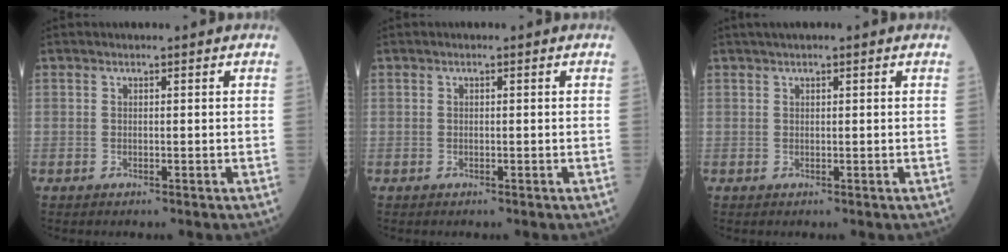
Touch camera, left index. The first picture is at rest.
{"total": 0.0}
{"total": 2.0, "force": [1.6, 0.2, 1.1], "torque": [-0.016, 0.023, 0.025]}